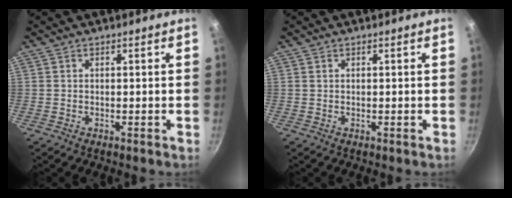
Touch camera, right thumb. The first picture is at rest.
{"total": 0.0}